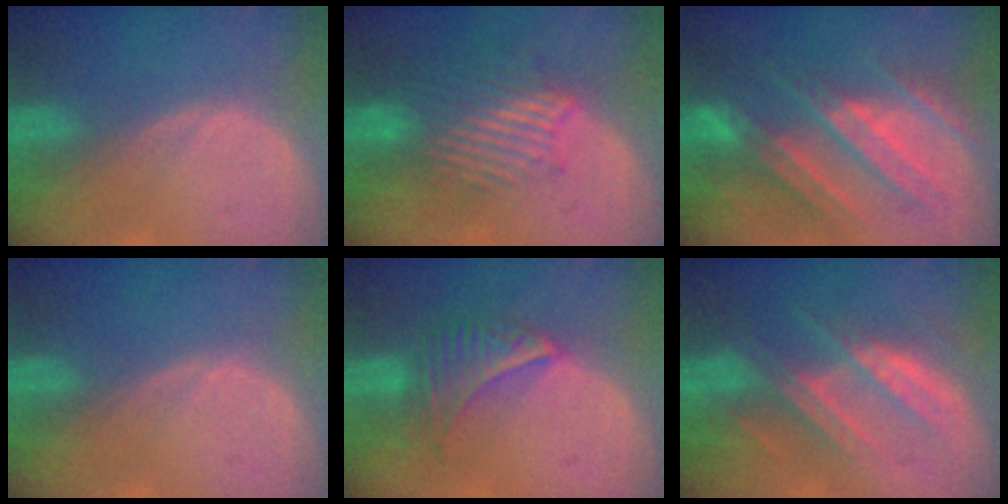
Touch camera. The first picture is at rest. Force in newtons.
{"total": 9.5, "press": 8.1, "slide": 5.1}
{"total": 9.6, "press": 9.4, "slide": 1.9}
{"total": 0.0}
{"total": 6.3, "press": 6.1, "slide": 1.6}
{"total": 7.9, "press": 7.3, "slide": 2.9}